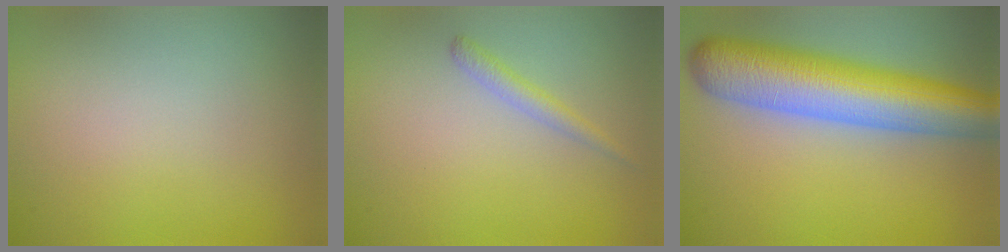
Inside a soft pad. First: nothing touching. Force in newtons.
{"total": 1.4, "press": 1.4, "slide": 0.2}
{"total": 10.2, "press": 10.2, "slide": 0.4}